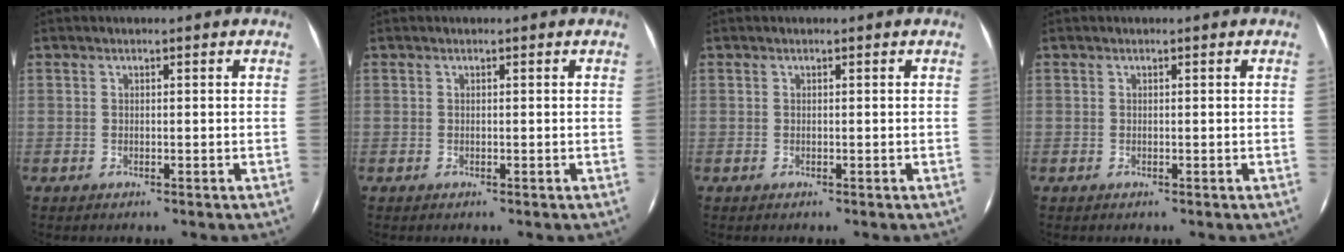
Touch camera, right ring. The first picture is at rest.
{"total": 0.0}
{"total": 0.0}
{"total": 0.0}